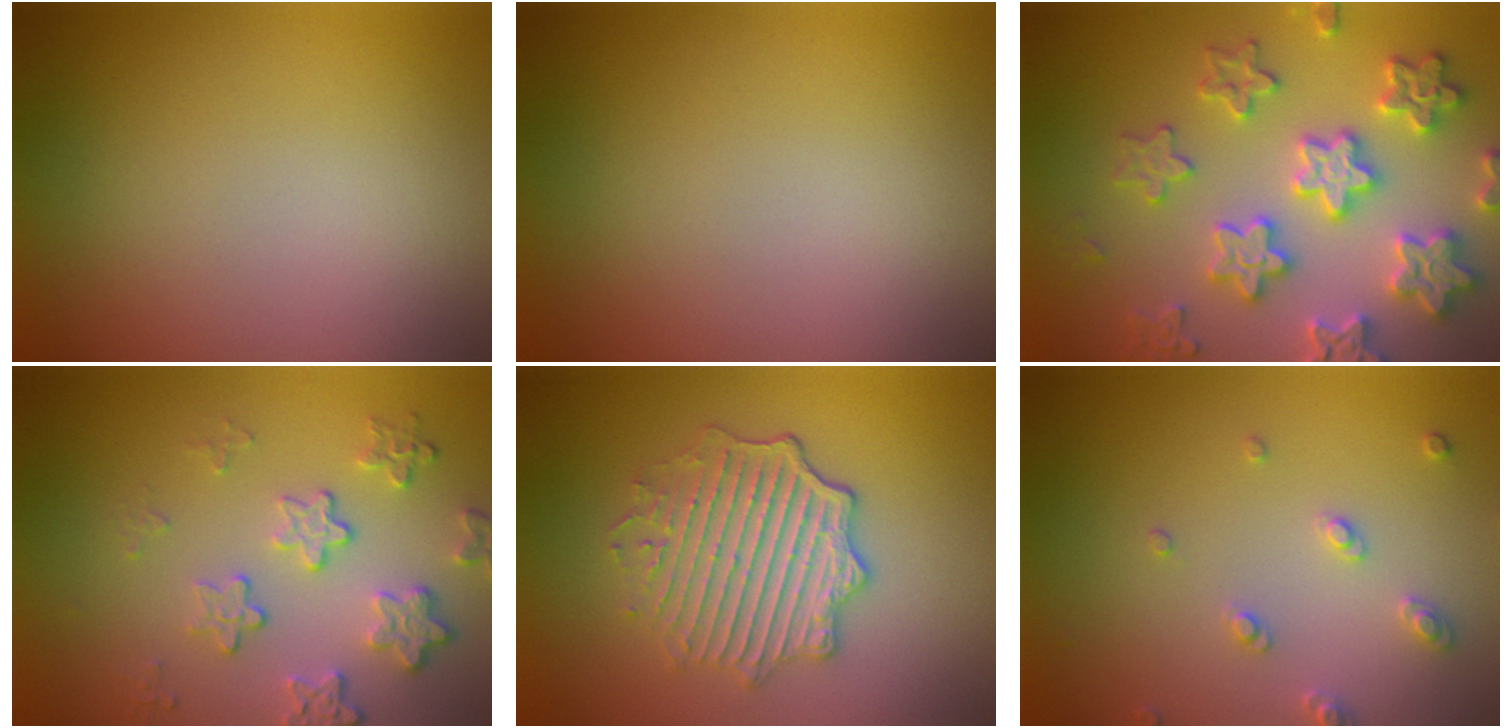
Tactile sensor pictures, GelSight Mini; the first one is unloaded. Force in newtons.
{"total": 0.0}
{"total": 6.2, "press": 6.1, "slide": 1.3}
{"total": 4.1, "press": 3.1, "slide": 2.6}
{"total": 5.0, "press": 4.2, "slide": 2.8}
{"total": 1.9, "press": 1.8, "slide": 0.5}